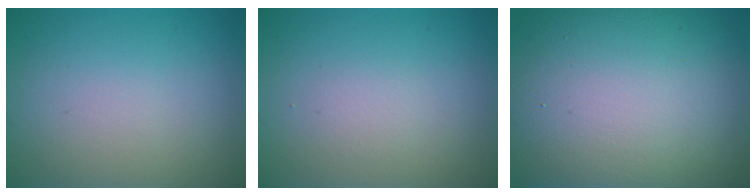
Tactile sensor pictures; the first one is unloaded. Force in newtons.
{"total": 0.9, "press": 0.9, "slide": 0.2}
{"total": 17.6, "press": 17.6, "slide": 1.1}